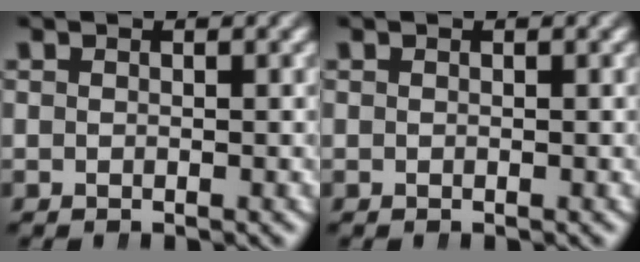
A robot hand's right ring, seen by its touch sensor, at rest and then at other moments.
{"total": 0.0}